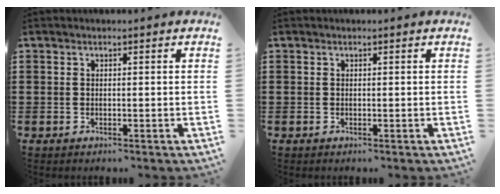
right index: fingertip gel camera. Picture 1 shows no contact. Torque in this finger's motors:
{"motor_torque": [0.11, 0.05, 0.00, 0.00]}